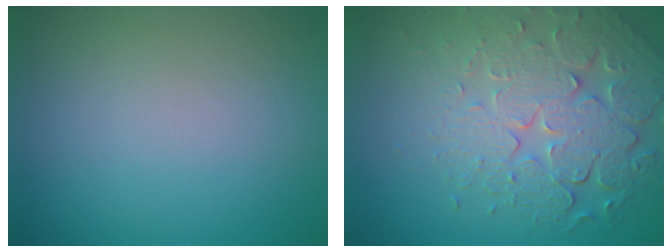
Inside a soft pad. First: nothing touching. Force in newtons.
{"total": 7.4, "press": 5.4, "slide": 5.1}